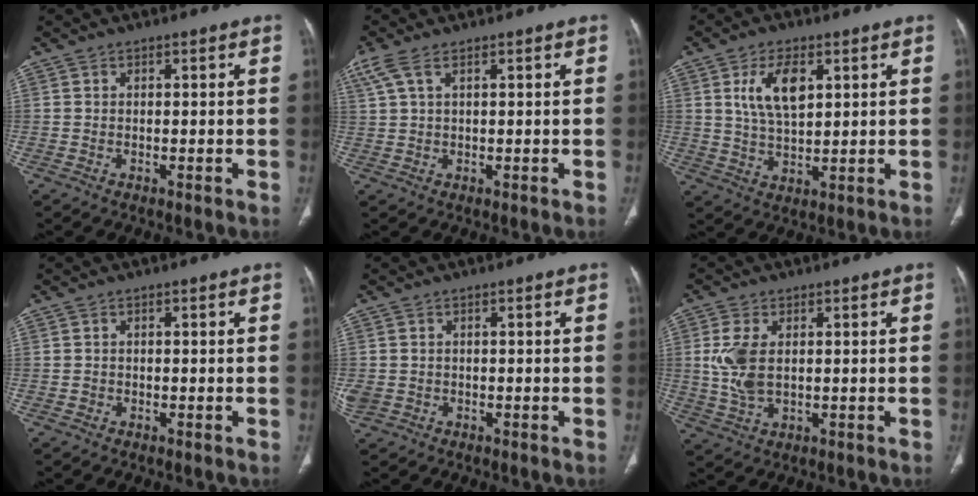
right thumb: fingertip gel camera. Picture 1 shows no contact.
{"total": 4.7, "force": [2.5, 1.6, 3.6], "torque": [-0.105, 0.018, 0.060]}
{"total": 8.7, "force": [3.0, 4.5, 6.9], "torque": [-0.120, -0.009, 0.061]}
{"total": 0.5, "force": [-0.2, 0.5, 0.1], "torque": [0.002, 0.004, -0.004]}
{"total": 2.9, "force": [-0.5, 2.5, 1.4], "torque": [-0.039, 0.006, -0.003]}
{"total": 7.1, "force": [1.0, 4.1, 5.7], "torque": [-0.133, -0.003, 0.024]}